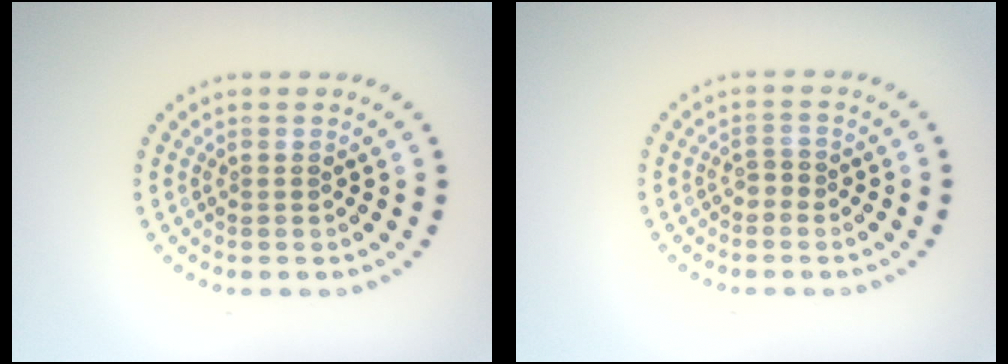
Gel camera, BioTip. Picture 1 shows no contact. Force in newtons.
{"total": 0.9, "press": 0.8, "slide": 0.5}